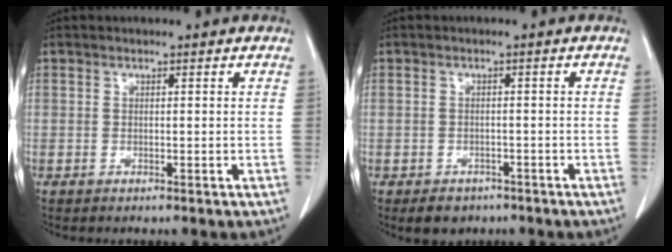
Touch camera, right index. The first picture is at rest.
{"total": 3.6, "force": [-2.5, 2.4, 0.8], "torque": [-0.011, 0.005, -0.029]}